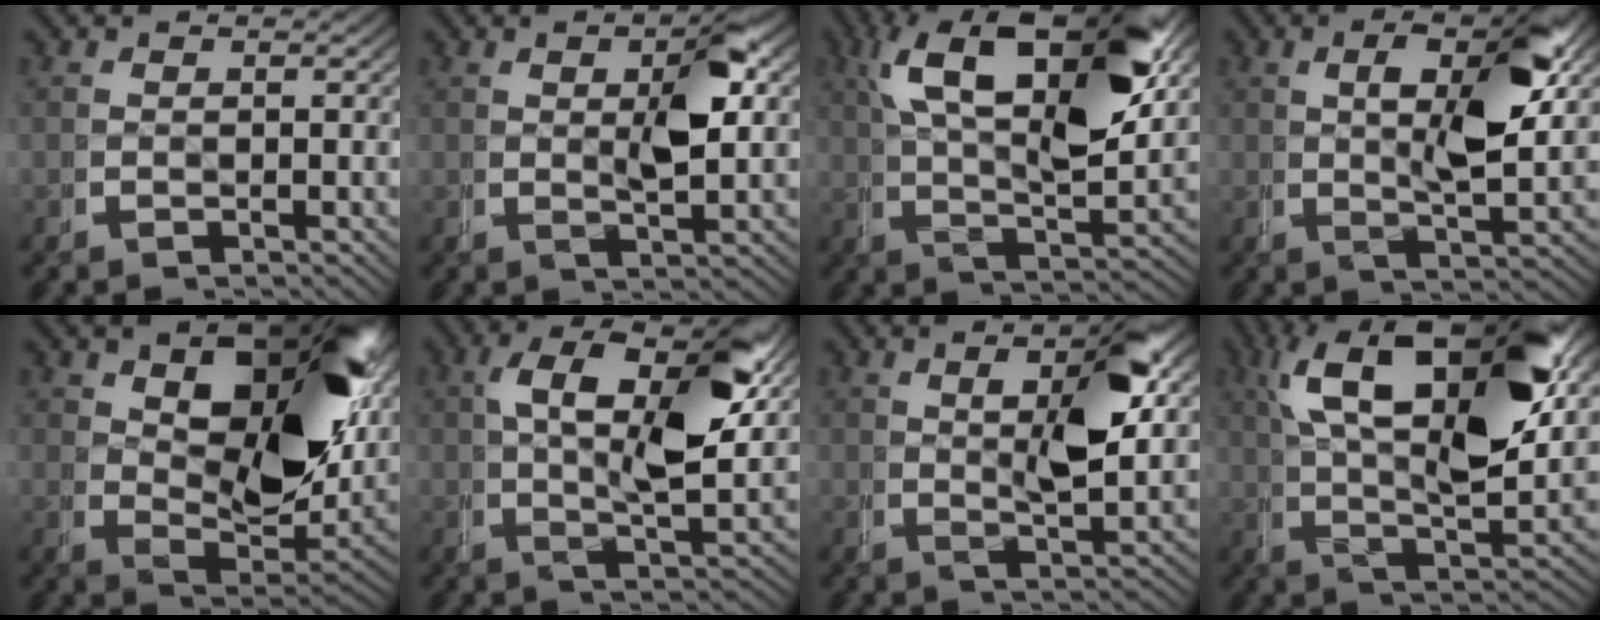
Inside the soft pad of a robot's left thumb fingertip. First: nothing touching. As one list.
[{"total": 4.5, "force": [1.0, 1.1, 4.3], "torque": [-0.074, -0.003, 0.022]}, {"total": 14.7, "force": [3.8, 6.9, 12.4], "torque": [-0.207, -0.009, 0.066]}, {"total": 7.4, "force": [1.3, 2.2, 6.9], "torque": [-0.115, -0.007, 0.027]}, {"total": 13.7, "force": [2.9, 6.7, 11.6], "torque": [-0.172, -0.033, 0.065]}, {"total": 10.4, "force": [2.4, 4.0, 9.3], "torque": [-0.158, -0.005, 0.039]}, {"total": 6.4, "force": [1.3, 1.6, 6.1], "torque": [-0.100, -0.004, 0.030]}, {"total": 16.6, "force": [3.9, 7.9, 14.1], "torque": [-0.230, -0.010, 0.067]}]